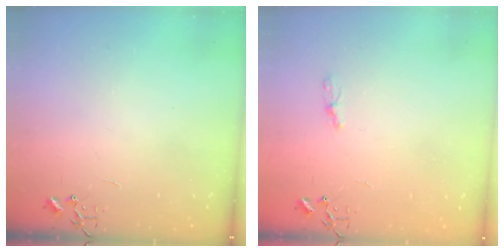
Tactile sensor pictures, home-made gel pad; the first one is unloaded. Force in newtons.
{"total": 4.4, "press": 4.4, "slide": 0.6}